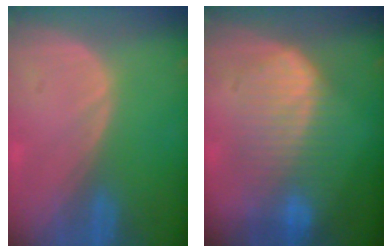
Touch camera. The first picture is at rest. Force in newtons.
{"total": 8.1, "press": 8.1, "slide": 0.1}